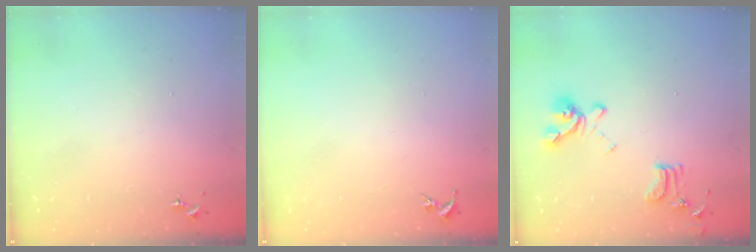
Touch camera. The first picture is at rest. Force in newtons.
{"total": 0.0}
{"total": 15.5, "press": 15.4, "slide": 1.5}